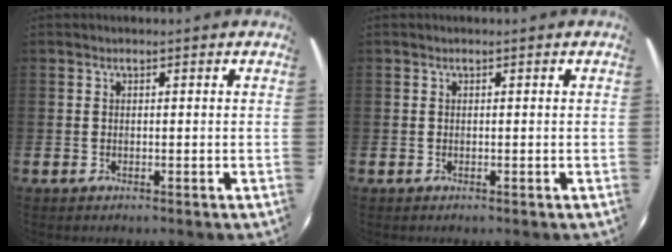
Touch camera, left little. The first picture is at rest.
{"total": 0.0}